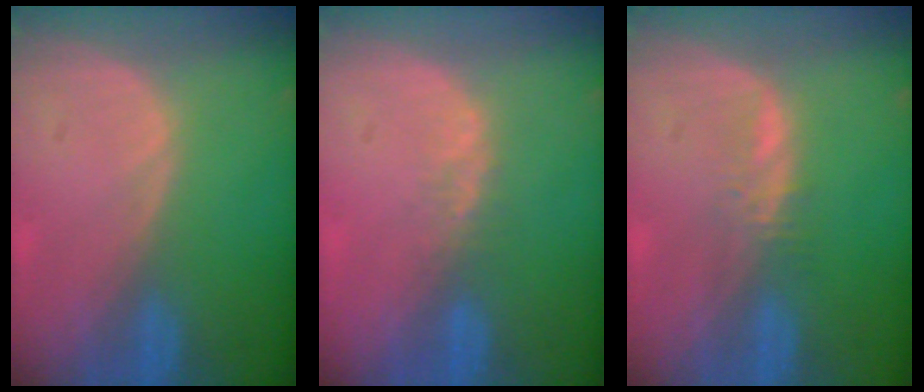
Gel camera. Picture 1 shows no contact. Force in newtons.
{"total": 2.1, "press": 1.7, "slide": 1.2}
{"total": 2.2, "press": 2.1, "slide": 0.2}